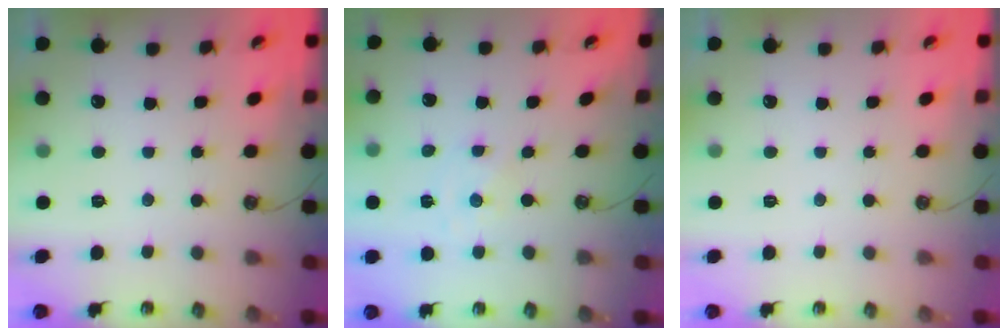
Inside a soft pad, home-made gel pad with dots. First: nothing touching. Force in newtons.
{"total": 0.0}
{"total": 0.0}